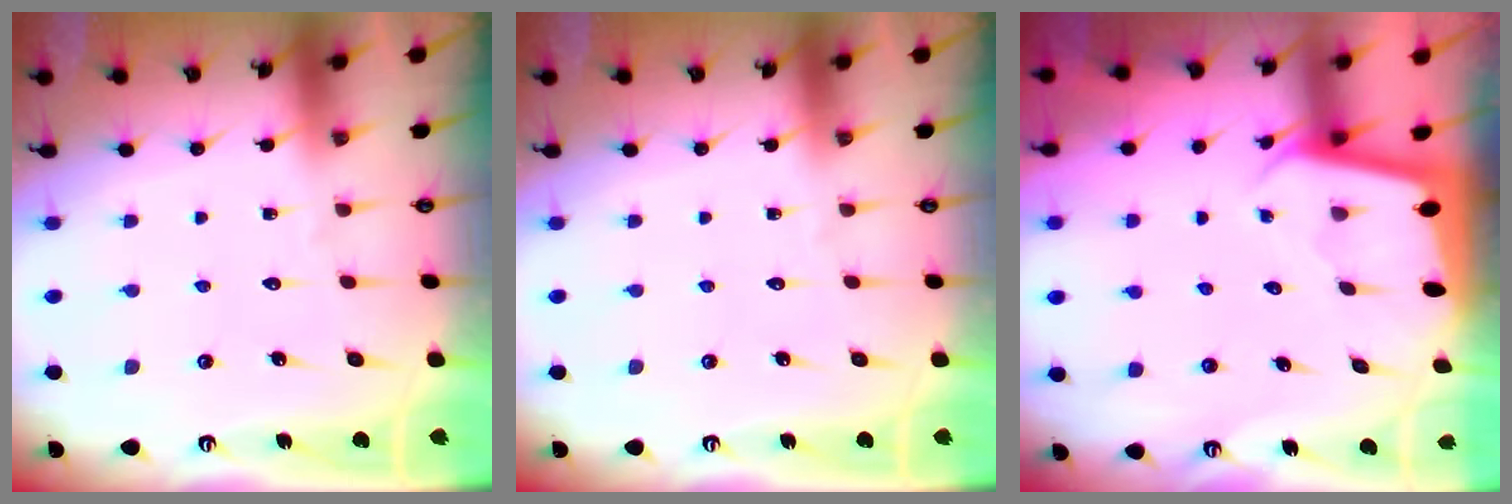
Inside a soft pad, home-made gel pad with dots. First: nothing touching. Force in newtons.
{"total": 0.0}
{"total": 1.9, "press": 1.9, "slide": 0.1}